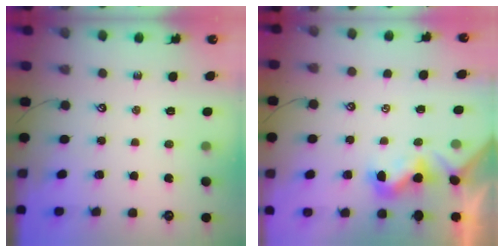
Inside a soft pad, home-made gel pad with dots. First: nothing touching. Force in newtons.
{"total": 1.3, "press": 1.2, "slide": 0.6}